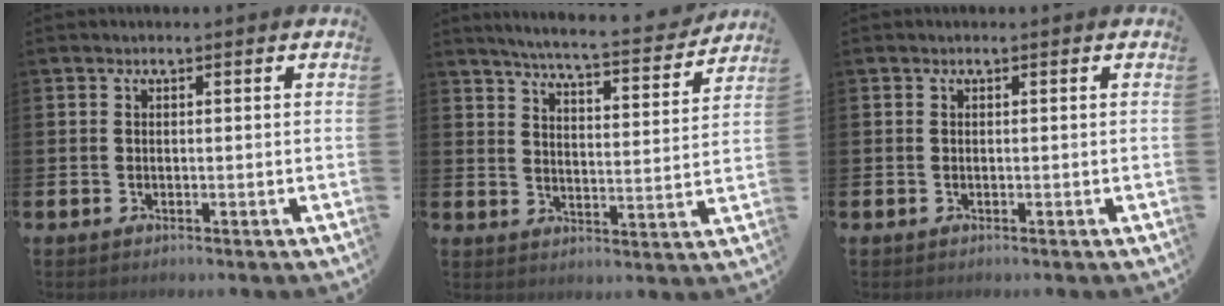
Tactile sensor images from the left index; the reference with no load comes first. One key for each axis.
{"total": 6.2, "fx": 5.9, "fy": 0.0, "fz": 1.9, "tx": -0.054, "ty": -0.046, "tz": 0.098}
{"total": 0.0}